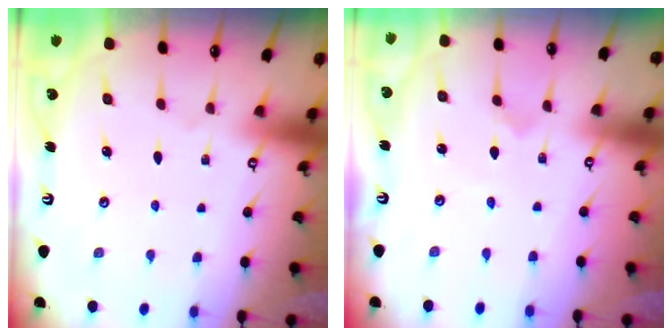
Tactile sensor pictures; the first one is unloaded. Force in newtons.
{"total": 0.0}